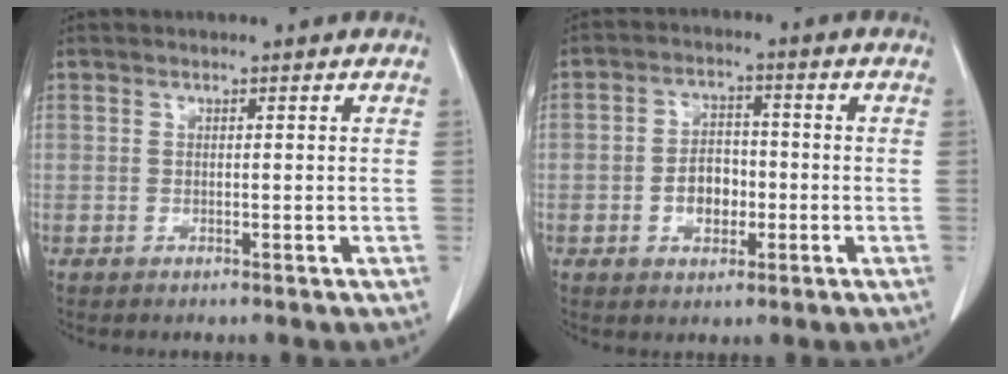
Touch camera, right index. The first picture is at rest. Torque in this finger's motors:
{"motor_torque": [0.71, -0.21, 0.30, 0.04]}